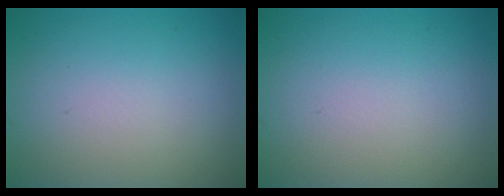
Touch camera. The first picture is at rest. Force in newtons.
{"total": 0.0}